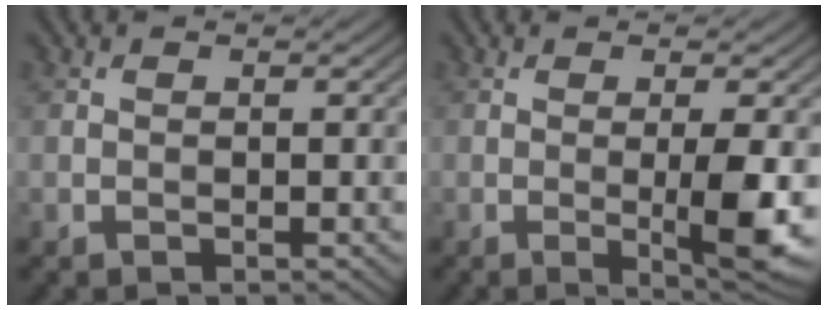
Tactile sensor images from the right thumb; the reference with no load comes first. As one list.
[{"total": 5.5, "force": [-0.5, 0.6, 5.4], "torque": [-0.096, -0.002, -0.004]}]